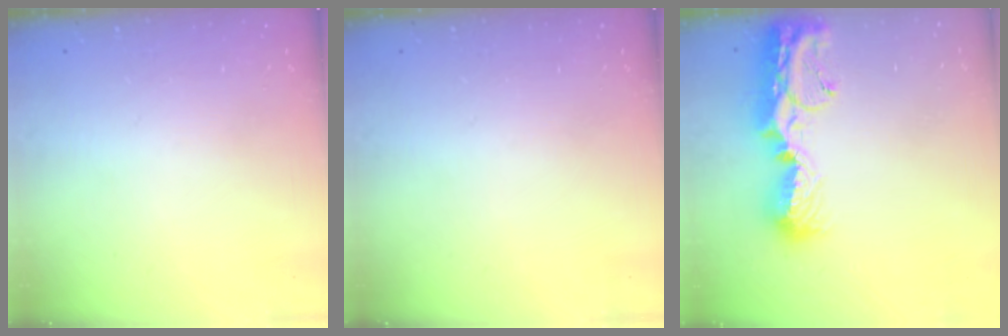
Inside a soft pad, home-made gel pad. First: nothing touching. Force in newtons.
{"total": 0.0}
{"total": 15.0, "press": 15.0, "slide": 1.2}